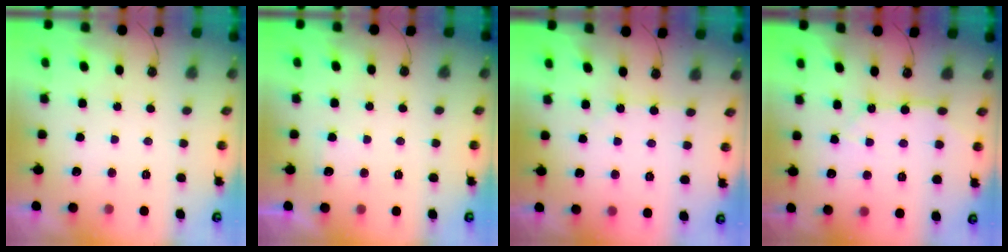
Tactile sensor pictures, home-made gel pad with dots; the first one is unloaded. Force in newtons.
{"total": 2.2, "press": 2.2, "slide": 0.3}
{"total": 2.2, "press": 2.2, "slide": 0.4}
{"total": 6.7, "press": 6.7, "slide": 0.4}